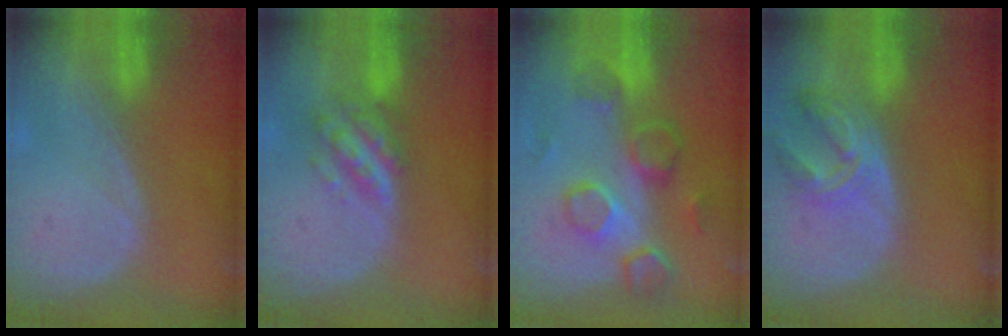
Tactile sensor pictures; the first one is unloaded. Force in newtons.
{"total": 5.9, "press": 5.3, "slide": 2.6}
{"total": 8.8, "press": 8.4, "slide": 2.6}
{"total": 6.6, "press": 6.4, "slide": 1.7}